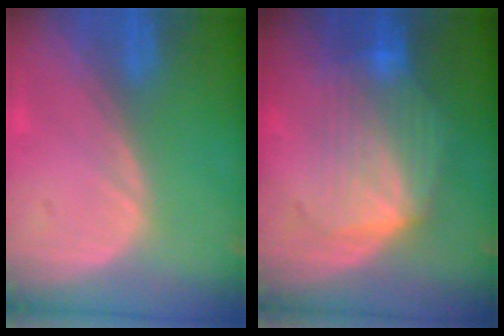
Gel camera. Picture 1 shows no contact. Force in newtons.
{"total": 7.3, "press": 7.2, "slide": 1.4}